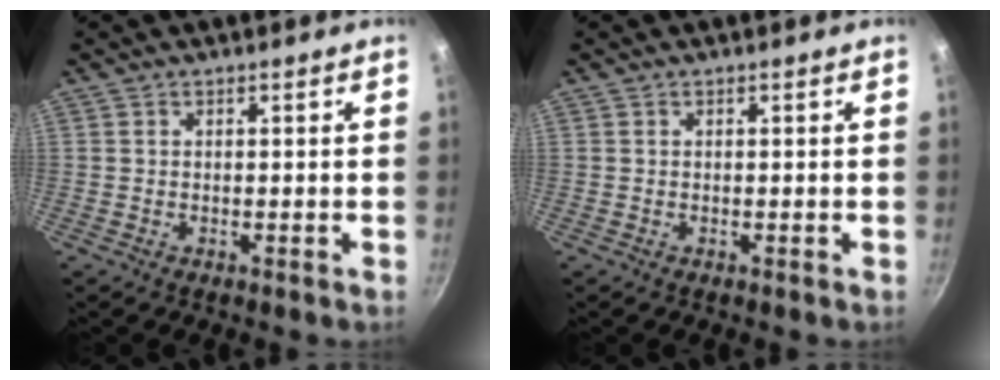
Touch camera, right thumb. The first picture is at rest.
{"total": 0.0}